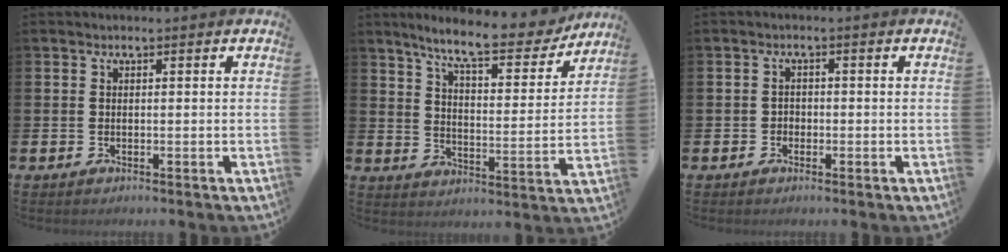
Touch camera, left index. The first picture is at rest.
{"total": 9.3, "force": [8.2, 1.7, 4.0], "torque": [-0.093, -0.046, 0.139]}
{"total": 1.4, "force": [-0.7, 1.2, 0.3], "torque": [-0.005, 0.002, -0.016]}